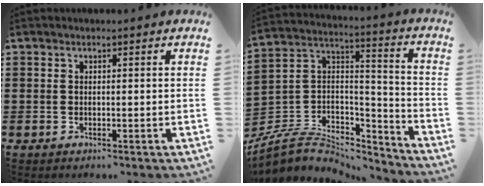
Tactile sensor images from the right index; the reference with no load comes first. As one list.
[{"total": 6.0, "force": [-4.1, 3.9, 2.0], "torque": [-0.061, -0.007, -0.081]}]